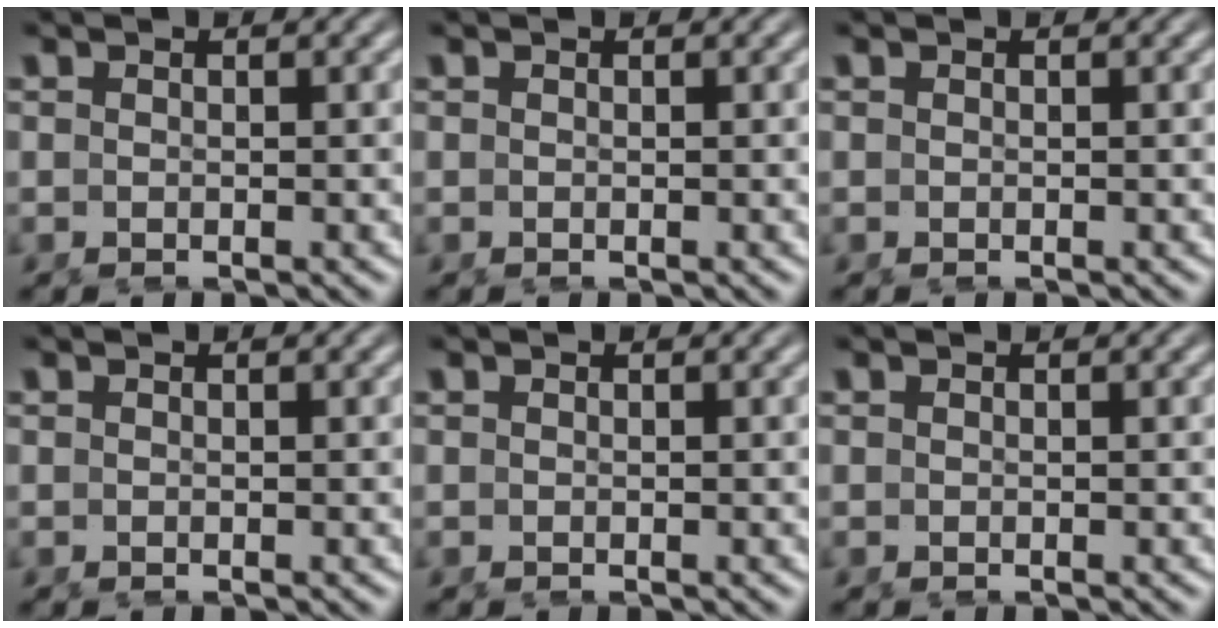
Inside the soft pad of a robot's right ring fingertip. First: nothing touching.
{"total": 0.0}
{"total": 0.0}
{"total": 0.0}
{"total": 0.0}
{"total": 0.0}